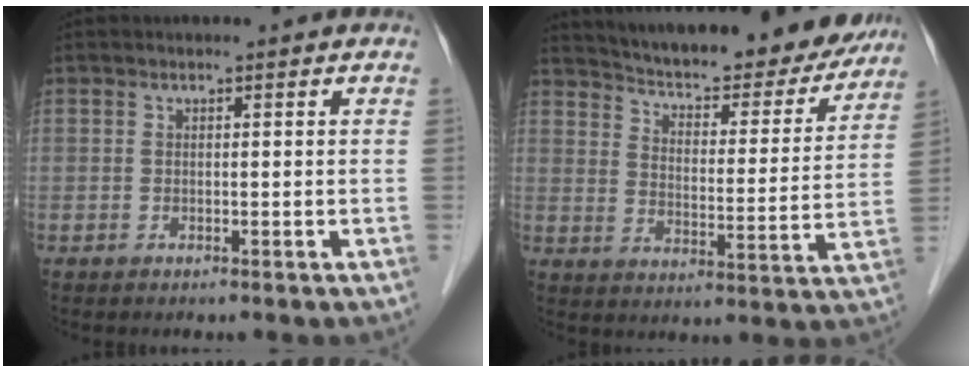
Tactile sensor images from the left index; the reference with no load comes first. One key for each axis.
{"total": 23.2, "fx": 21.2, "fy": 5.0, "fz": 8.0, "tx": -0.121, "ty": -0.028, "tz": 0.278}